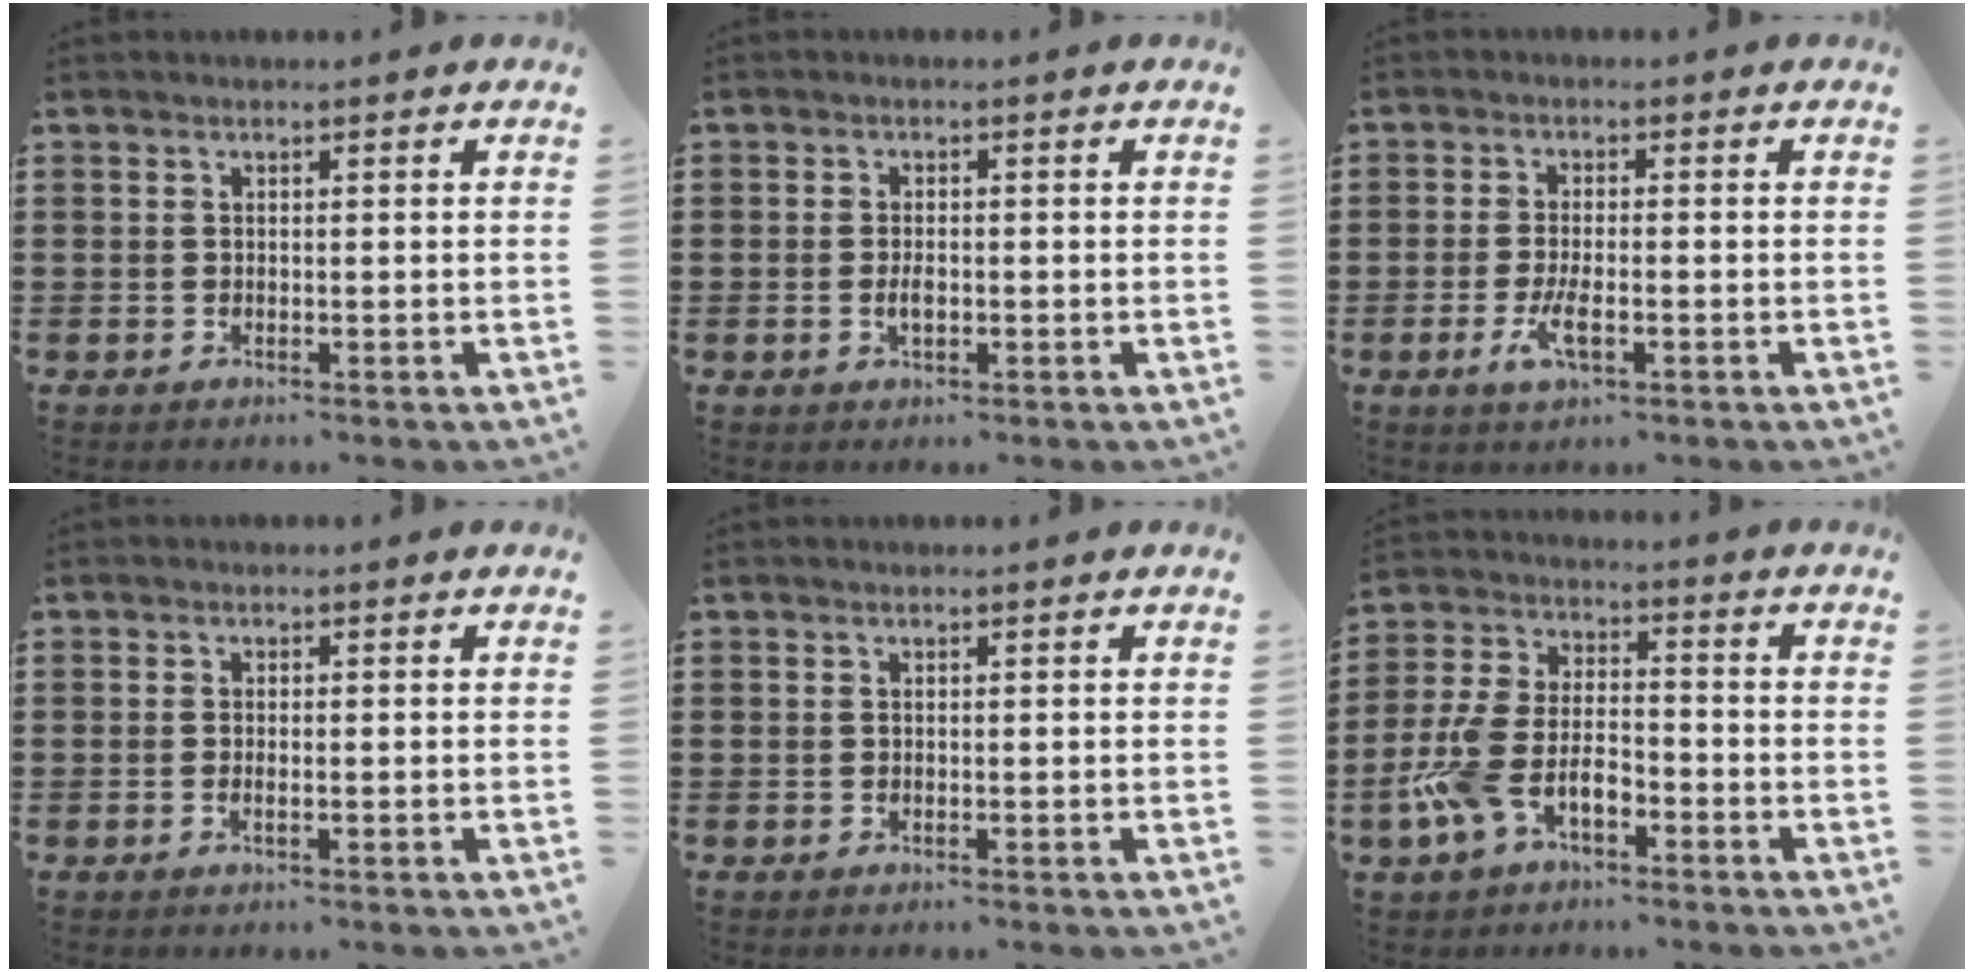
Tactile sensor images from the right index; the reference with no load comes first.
{"total": 2.1, "force": [-0.4, 1.0, 1.8], "torque": [-0.034, 0.000, -0.007]}
{"total": 4.4, "force": [-1.5, 1.4, 3.9], "torque": [-0.084, -0.005, -0.031]}
{"total": 1.1, "force": [-0.3, 0.3, 1.0], "torque": [-0.019, -0.003, -0.005]}
{"total": 0.0}
{"total": 8.2, "force": [-3.6, 4.3, 6.0], "torque": [-0.153, 0.000, -0.075]}